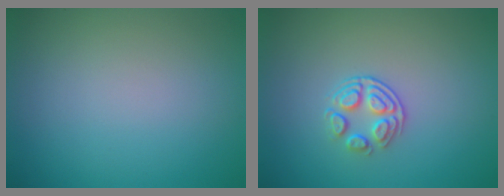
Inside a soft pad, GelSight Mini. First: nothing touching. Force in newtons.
{"total": 2.4, "press": 1.8, "slide": 1.6}